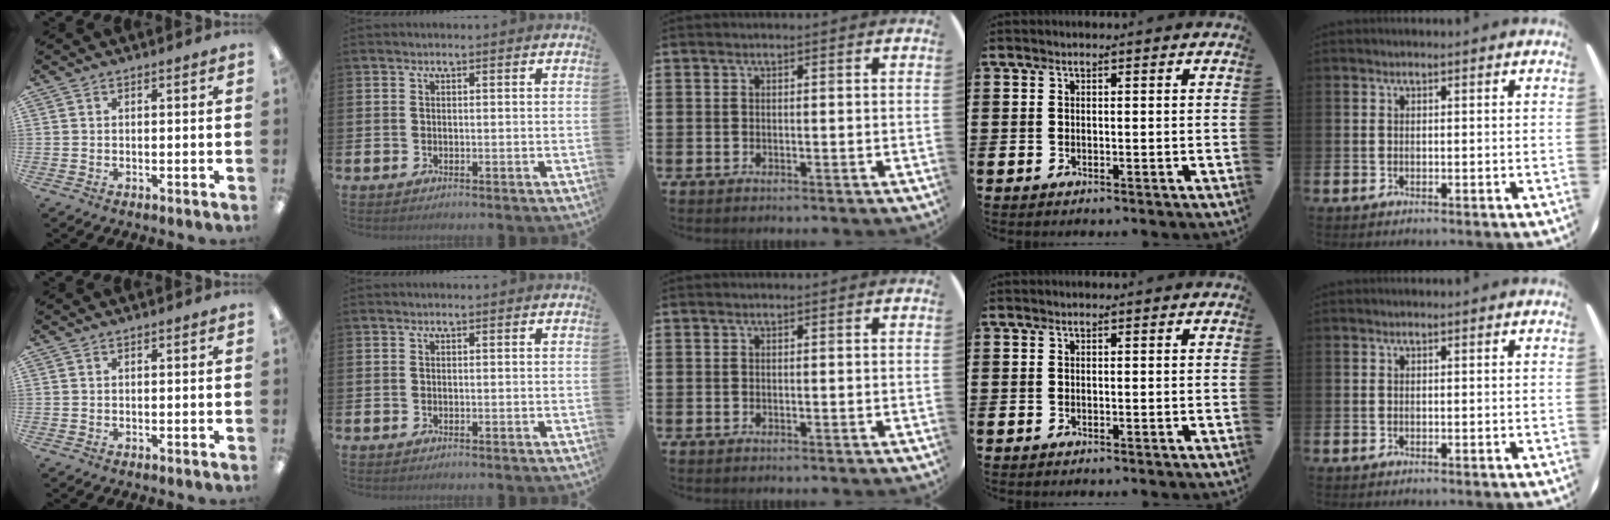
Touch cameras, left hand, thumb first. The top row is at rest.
{}